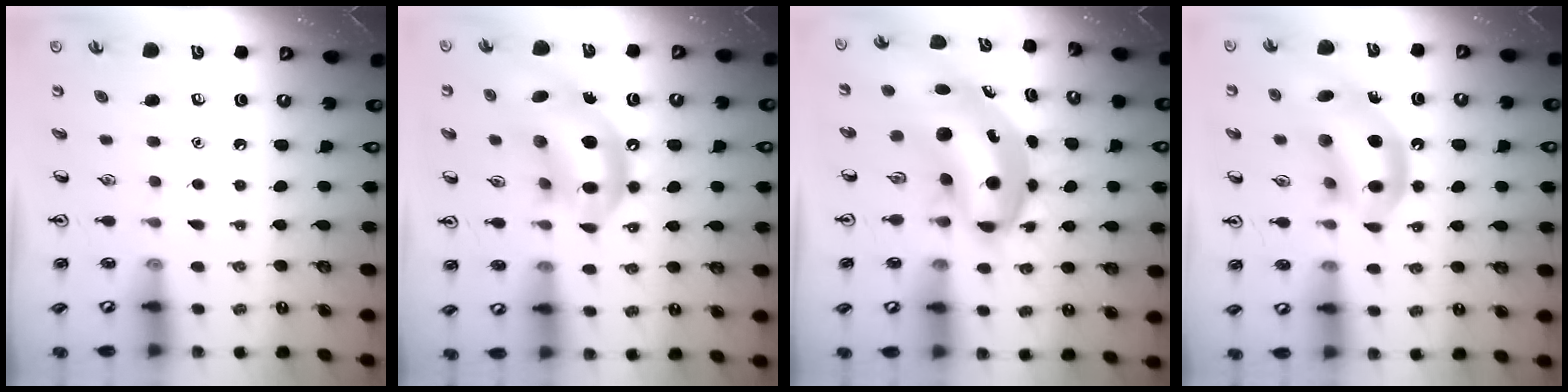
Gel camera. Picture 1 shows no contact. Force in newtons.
{"total": 14.8, "press": 14.2, "slide": 4.3}
{"total": 9.2, "press": 8.8, "slide": 2.5}
{"total": 13.6, "press": 13.0, "slide": 4.3}